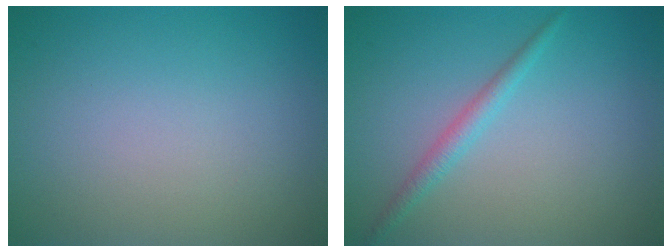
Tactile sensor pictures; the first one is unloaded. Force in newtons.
{"total": 1.6, "press": 1.6, "slide": 0.1}